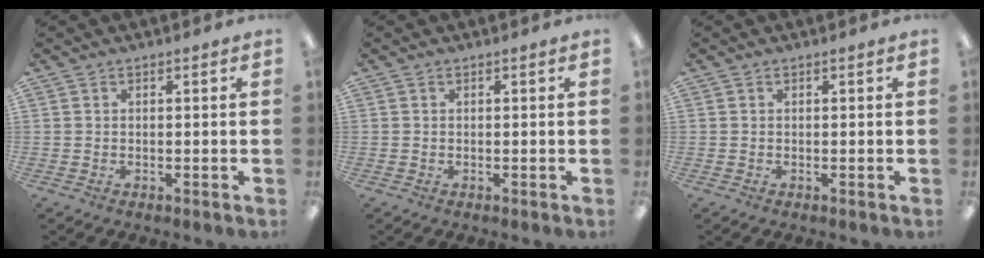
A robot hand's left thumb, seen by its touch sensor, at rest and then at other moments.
{"total": 0.0}
{"total": 0.0}